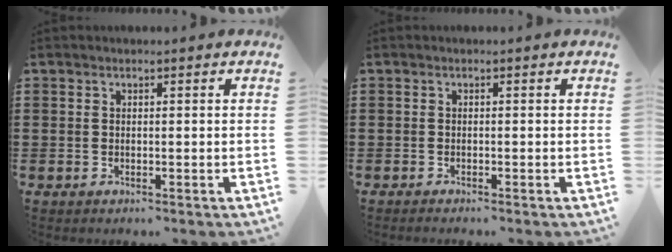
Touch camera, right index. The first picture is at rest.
{"total": 0.7, "force": [-0.7, -0.2, 0.0], "torque": [-0.001, -0.005, -0.013]}